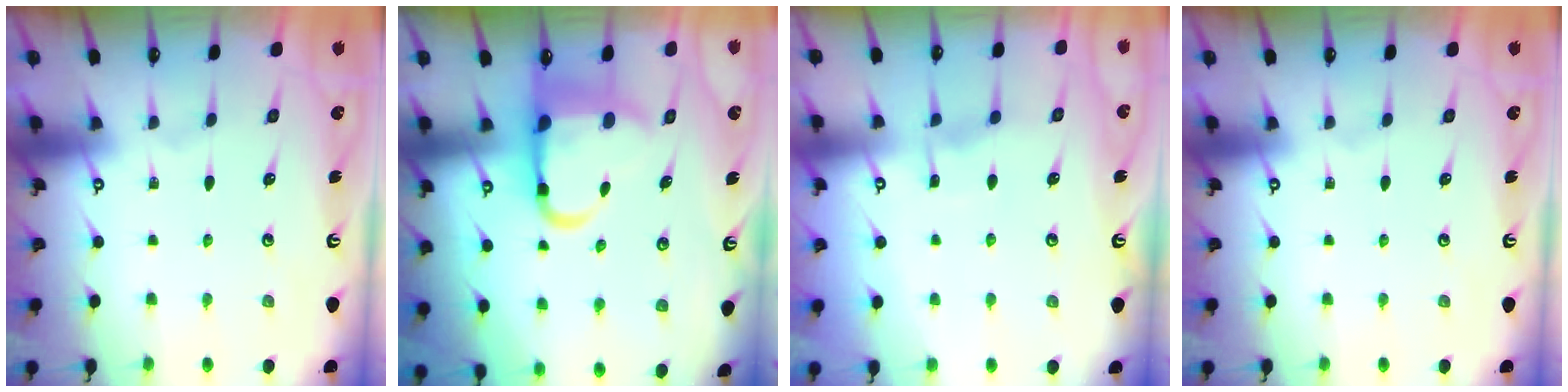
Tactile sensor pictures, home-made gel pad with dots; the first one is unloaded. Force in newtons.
{"total": 9.8, "press": 9.5, "slide": 2.2}
{"total": 5.2, "press": 5.1, "slide": 0.6}
{"total": 0.0}